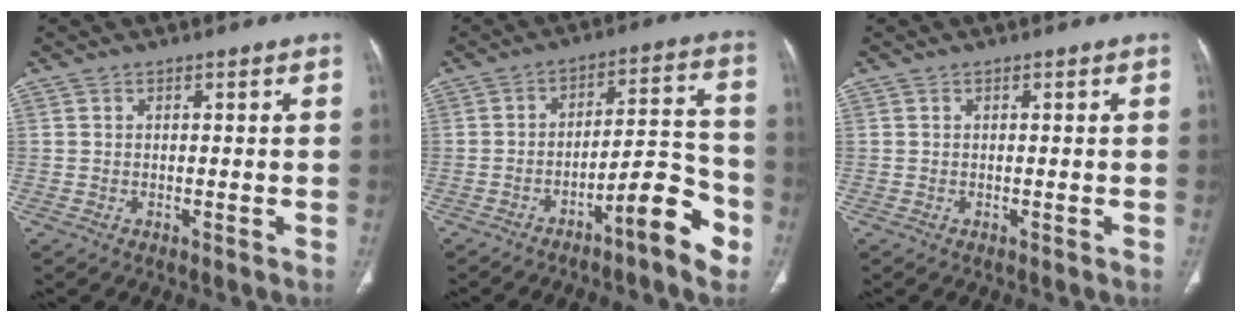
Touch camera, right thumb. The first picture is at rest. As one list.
[{"total": 10.4, "force": [-5.9, 2.3, 8.3], "torque": [-0.106, 0.060, -0.089]}, {"total": 0.0}]